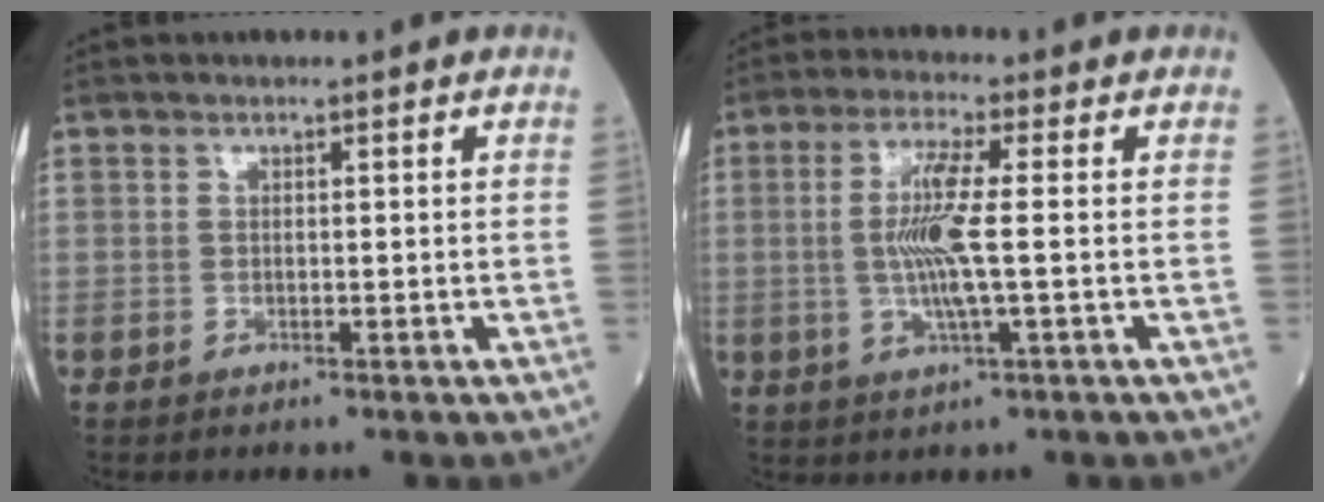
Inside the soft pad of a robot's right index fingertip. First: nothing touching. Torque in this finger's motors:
{"motor_torque": [1.35, 0.03, 0.70, 0.17]}